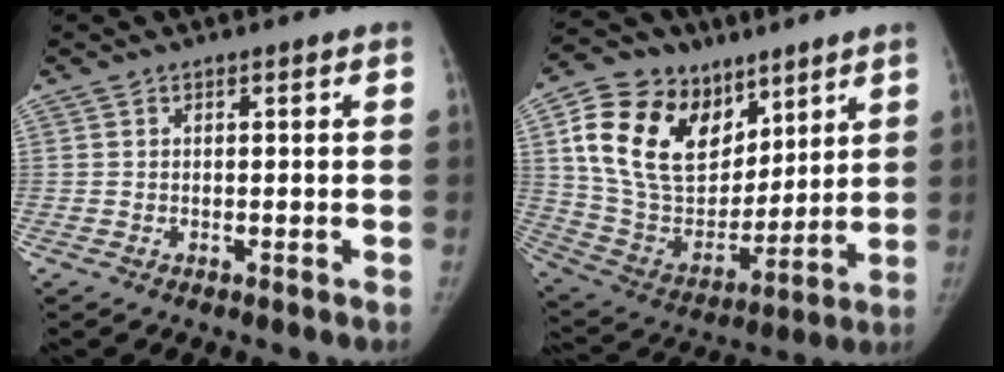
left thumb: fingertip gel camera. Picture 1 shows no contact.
{"total": 23.8, "force": [11.1, 16.0, 13.6], "torque": [-0.222, -0.026, 0.211]}